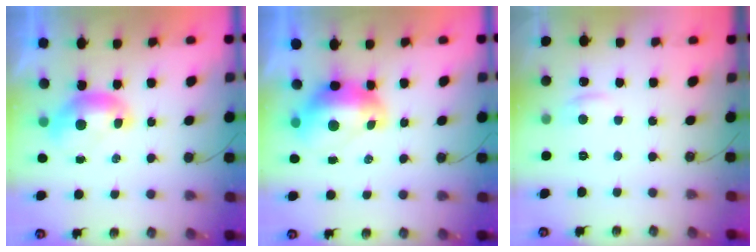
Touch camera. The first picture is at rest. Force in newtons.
{"total": 2.8, "press": 2.7, "slide": 0.7}
{"total": 0.8, "press": 0.0, "slide": 0.8}